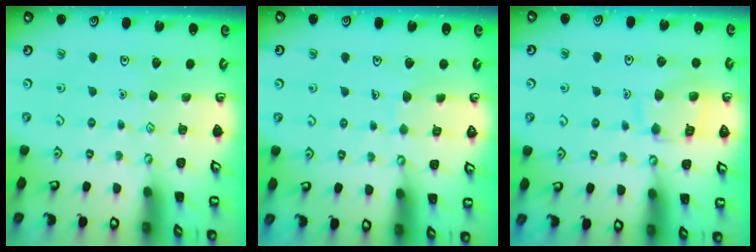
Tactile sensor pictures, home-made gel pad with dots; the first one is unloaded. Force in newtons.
{"total": 5.4, "press": 5.3, "slide": 0.4}
{"total": 11.6, "press": 11.5, "slide": 1.3}